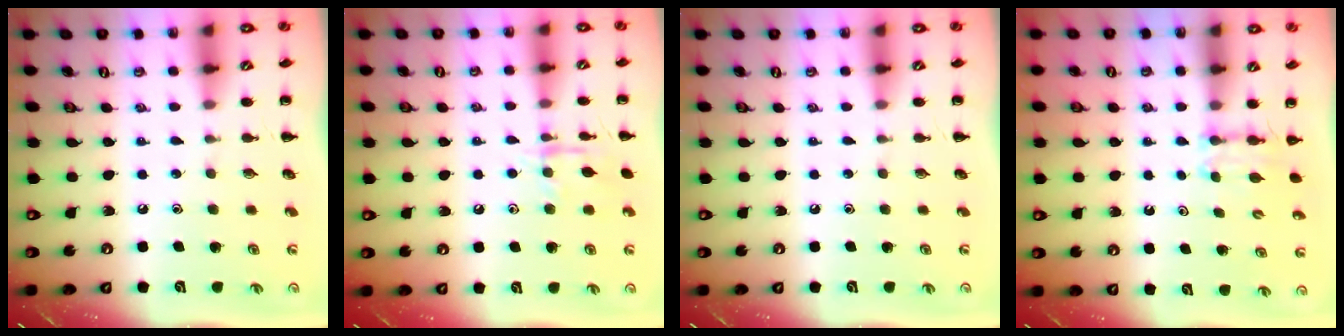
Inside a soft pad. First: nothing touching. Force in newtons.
{"total": 9.1, "press": 9.1, "slide": 0.7}
{"total": 0.0}
{"total": 4.0, "press": 3.7, "slide": 1.3}